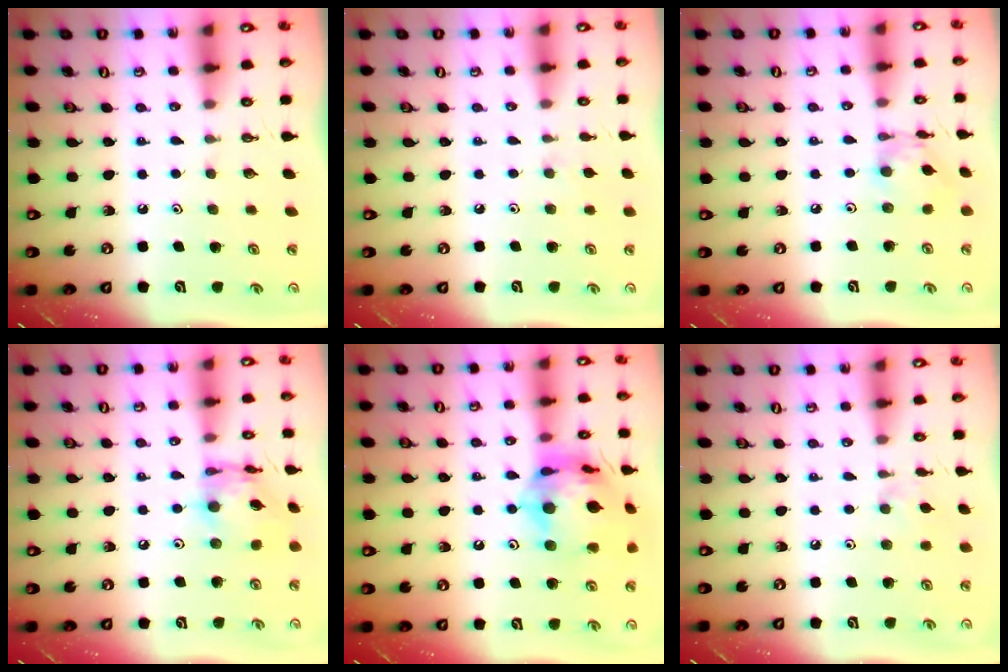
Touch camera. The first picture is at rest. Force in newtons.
{"total": 4.7, "press": 4.7, "slide": 0.7}
{"total": 6.8, "press": 6.8, "slide": 0.3}
{"total": 12.5, "press": 12.5, "slide": 1.1}
{"total": 20.2, "press": 20.1, "slide": 2.3}
{"total": 3.6, "press": 3.6, "slide": 0.5}